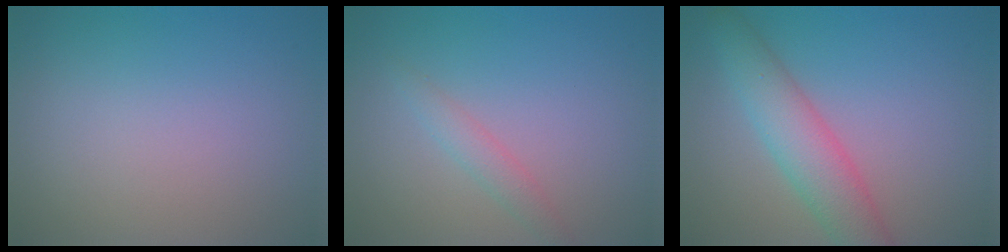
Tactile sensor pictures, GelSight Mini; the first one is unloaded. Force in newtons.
{"total": 1.6, "press": 1.6, "slide": 0.0}
{"total": 5.2, "press": 5.2, "slide": 0.2}